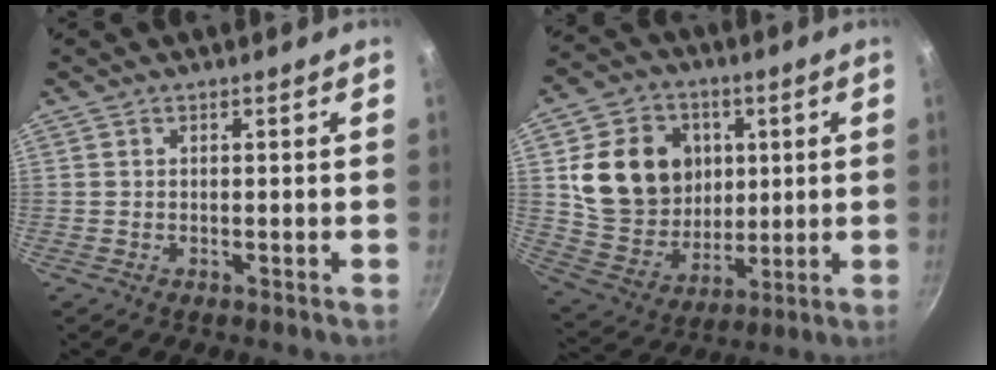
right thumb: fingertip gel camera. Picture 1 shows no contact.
{"total": 18.8, "force": [3.8, 15.6, 9.8], "torque": [-0.146, -0.008, 0.079]}